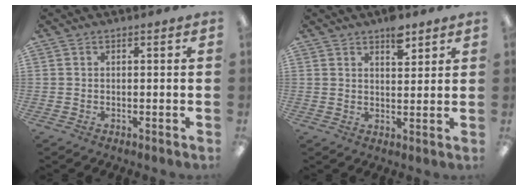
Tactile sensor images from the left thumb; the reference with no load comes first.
{"total": 5.9, "force": [4.2, 2.6, 3.2], "torque": [-0.032, -0.025, 0.068]}